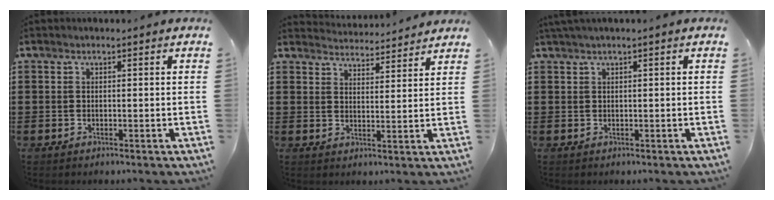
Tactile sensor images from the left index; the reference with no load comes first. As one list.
[{"total": 3.9, "force": [3.9, -0.1, 0.0], "torque": [-0.013, -0.020, 0.069]}, {"total": 0.8, "force": [0.3, -0.1, 0.8], "torque": [-0.012, -0.004, 0.007]}]